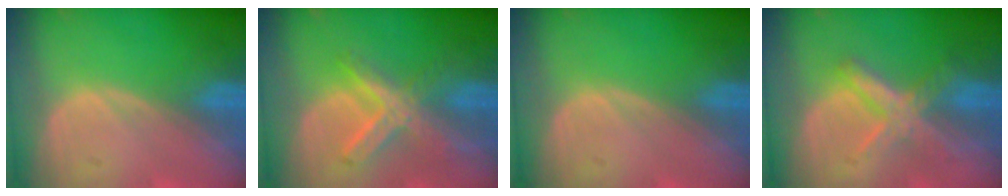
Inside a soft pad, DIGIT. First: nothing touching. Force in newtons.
{"total": 7.0, "press": 6.2, "slide": 3.2}
{"total": 0.0}
{"total": 6.7, "press": 5.9, "slide": 3.2}